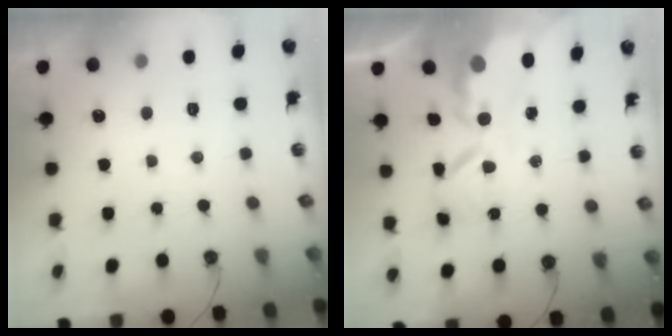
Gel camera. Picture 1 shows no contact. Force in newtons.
{"total": 7.7, "press": 7.7, "slide": 0.7}